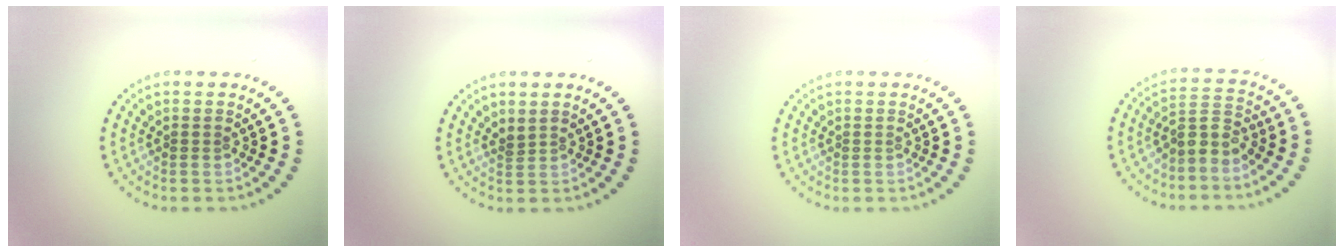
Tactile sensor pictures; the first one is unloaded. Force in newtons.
{"total": 0.6, "press": 0.4, "slide": 0.5}
{"total": 0.0}
{"total": 2.6, "press": 2.0, "slide": 1.7}